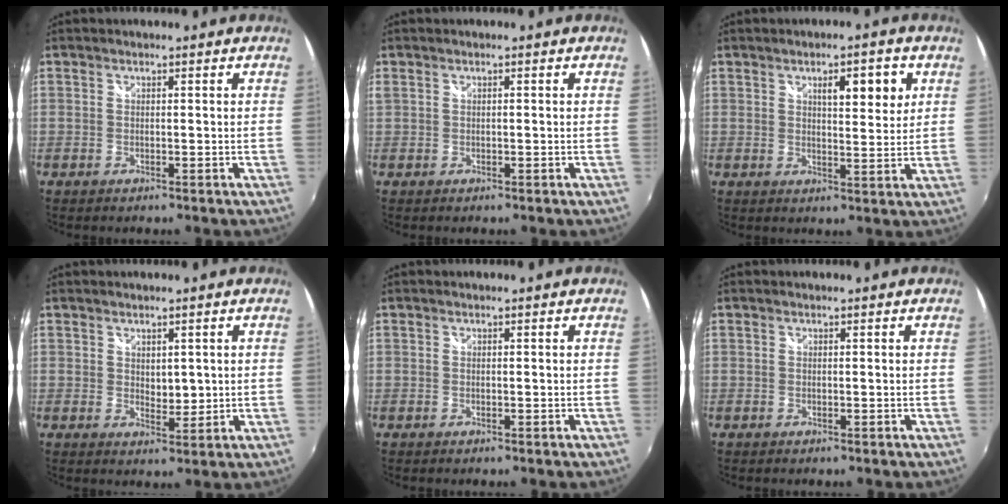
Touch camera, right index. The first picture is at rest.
{"total": 1.2, "force": [-0.1, 0.7, 0.9], "torque": [-0.021, 0.000, 0.000]}
{"total": 6.6, "force": [2.7, 1.9, 5.7], "torque": [-0.080, 0.008, 0.042]}
{"total": 2.6, "force": [0.8, 1.7, 1.7], "torque": [-0.024, -0.001, 0.015]}
{"total": 0.0}
{"total": 0.0}